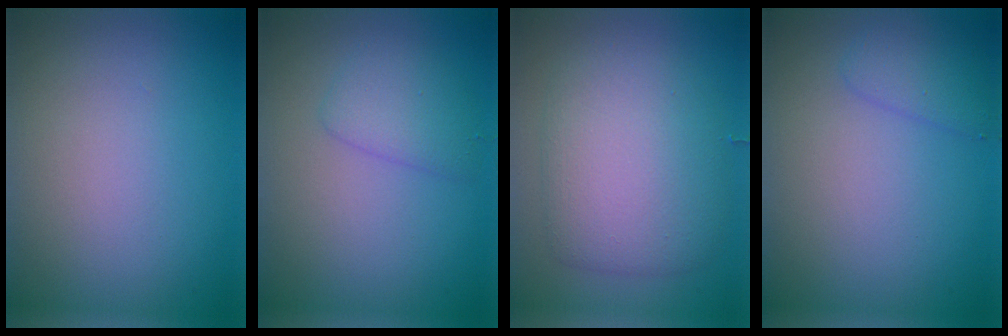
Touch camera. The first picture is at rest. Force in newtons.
{"total": 2.2, "press": 2.2, "slide": 0.2}
{"total": 6.0, "press": 6.0, "slide": 0.1}
{"total": 1.7, "press": 1.7, "slide": 0.1}